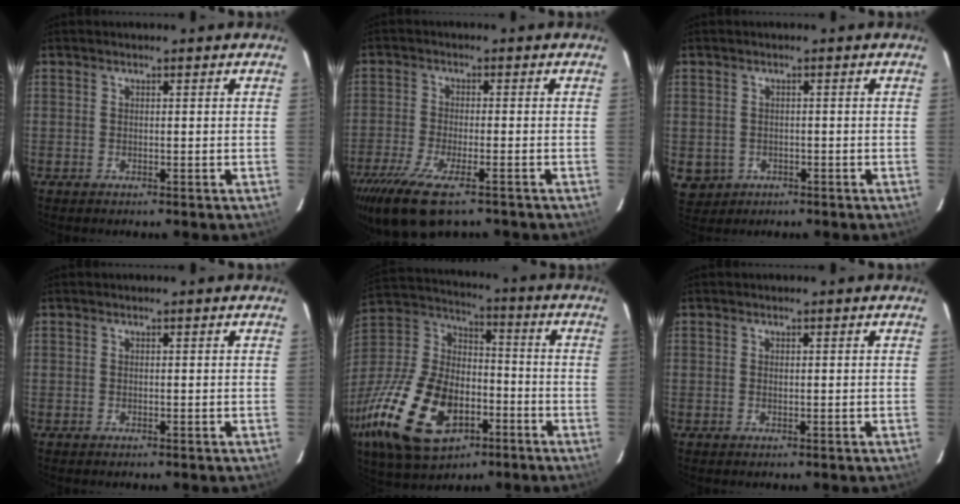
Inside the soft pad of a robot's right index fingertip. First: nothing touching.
{"total": 12.8, "force": [-8.9, 3.6, 8.4], "torque": [-0.194, -0.046, -0.162]}
{"total": 4.8, "force": [-1.1, 4.5, 1.2], "torque": [-0.033, 0.002, -0.003]}
{"total": 0.0}
{"total": 27.7, "force": [-11.7, 16.2, 19.1], "torque": [-0.419, -0.016, -0.188]}
{"total": 0.6, "force": [0.1, 0.4, 0.4], "torque": [-0.007, 0.001, 0.001]}